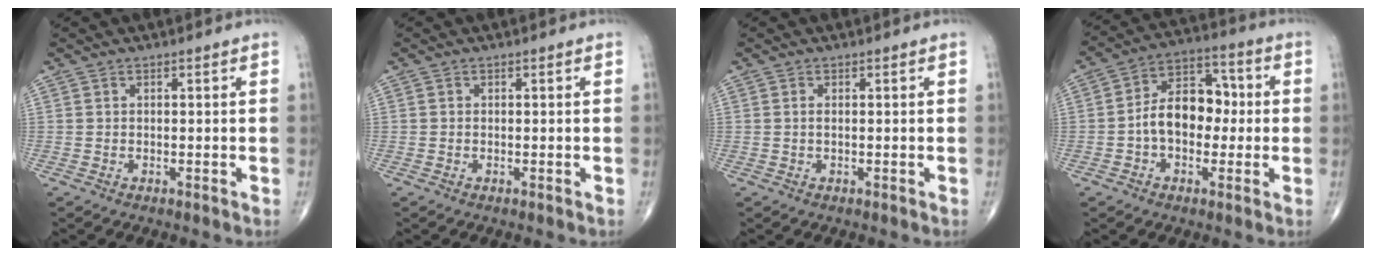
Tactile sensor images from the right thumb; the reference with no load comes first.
{"total": 0.0}
{"total": 0.7, "force": [0.1, 0.2, 0.6], "torque": [-0.017, 0.000, 0.002]}
{"total": 11.5, "force": [-0.8, 7.8, 8.5], "torque": [-0.109, 0.041, -0.026]}